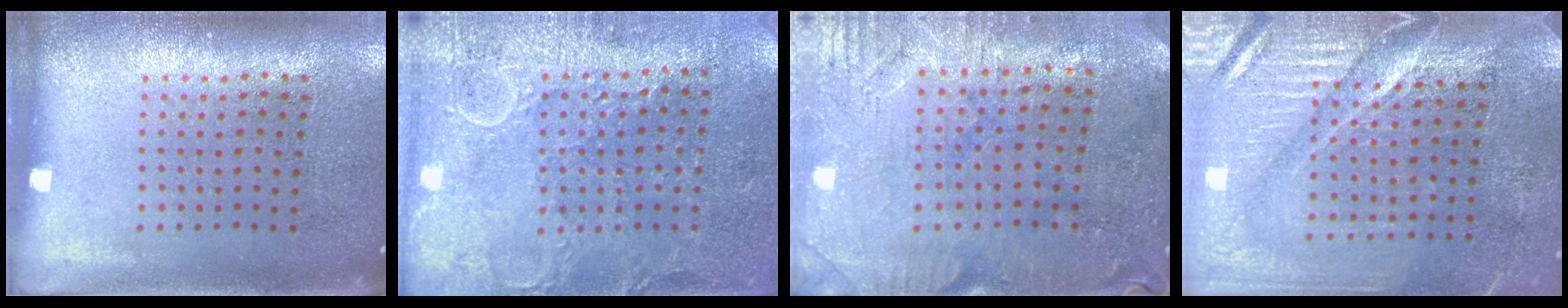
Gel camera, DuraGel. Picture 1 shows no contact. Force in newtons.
{"total": 2.8, "press": 2.7, "slide": 0.7}
{"total": 0.6, "press": 0.5, "slide": 0.3}
{"total": 4.0, "press": 3.7, "slide": 1.6}